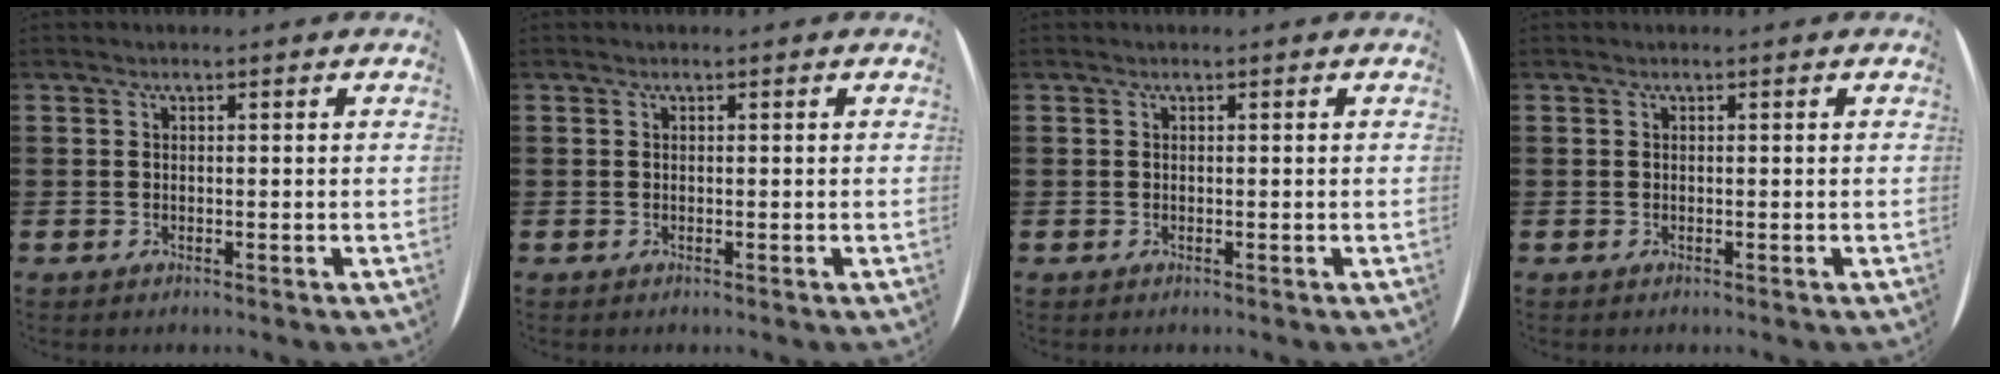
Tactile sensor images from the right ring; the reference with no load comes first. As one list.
[{"total": 0.0}, {"total": 0.0}, {"total": 0.0}]